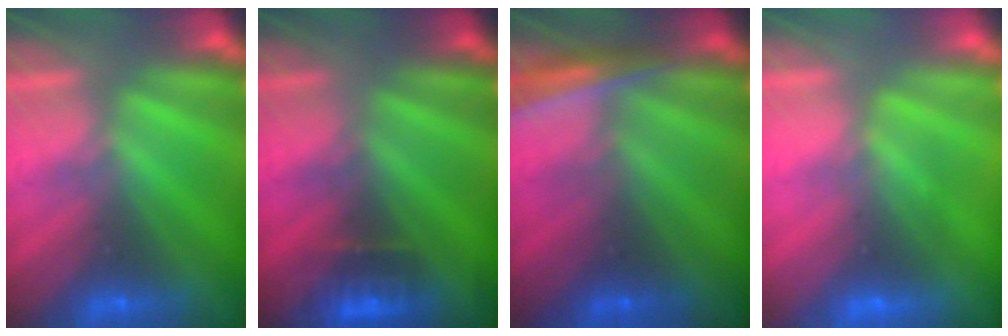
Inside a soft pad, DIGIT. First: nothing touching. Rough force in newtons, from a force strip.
{"total": 3.8}
{"total": 2.9}
{"total": 2.7}